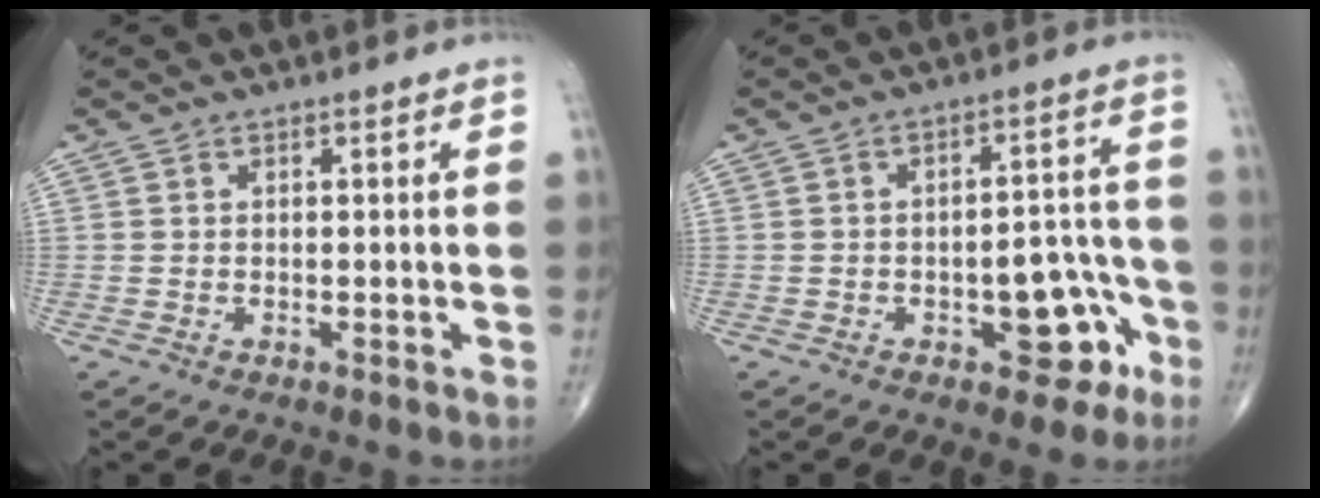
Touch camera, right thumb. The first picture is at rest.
{"total": 9.9, "force": [-4.2, 5.1, 7.3], "torque": [-0.056, 0.042, -0.048]}